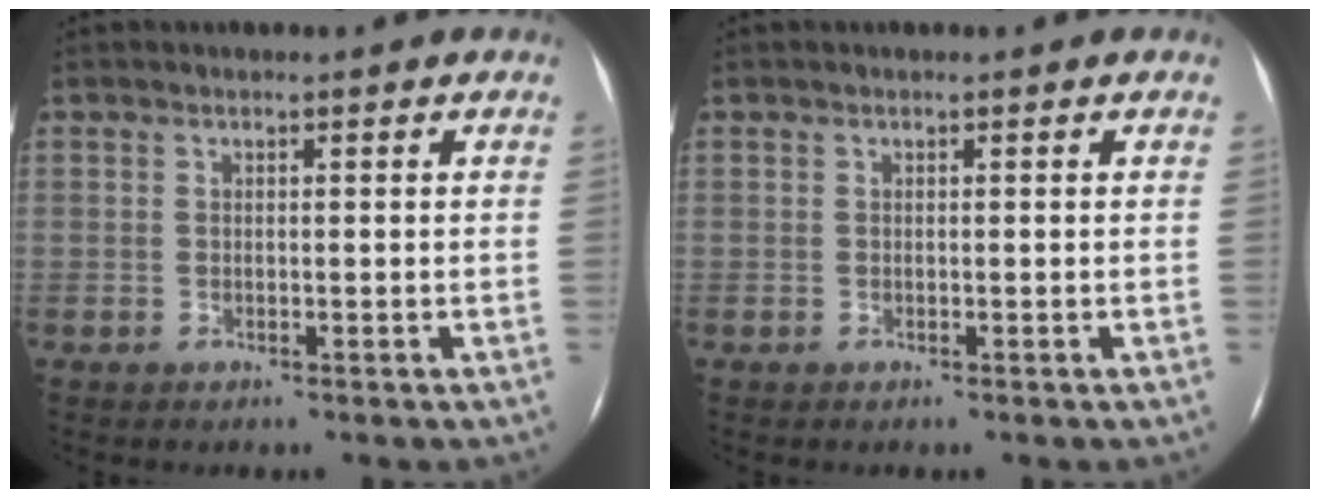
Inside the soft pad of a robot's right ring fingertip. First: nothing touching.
{"total": 0.0}